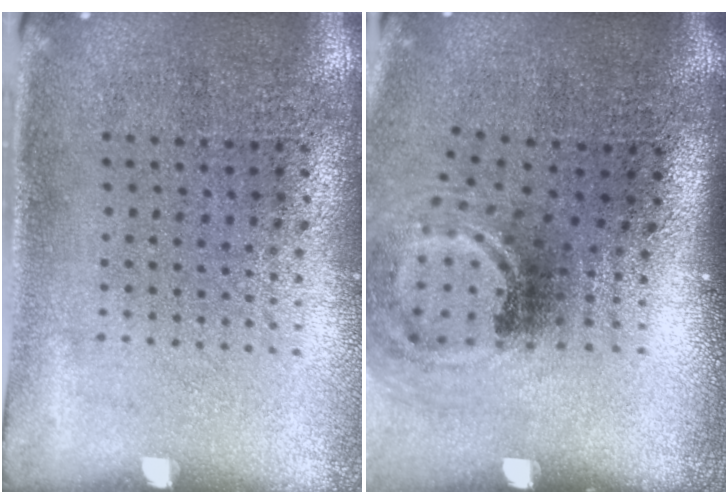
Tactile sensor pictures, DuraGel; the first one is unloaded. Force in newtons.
{"total": 2.0, "press": 1.3, "slide": 1.5}